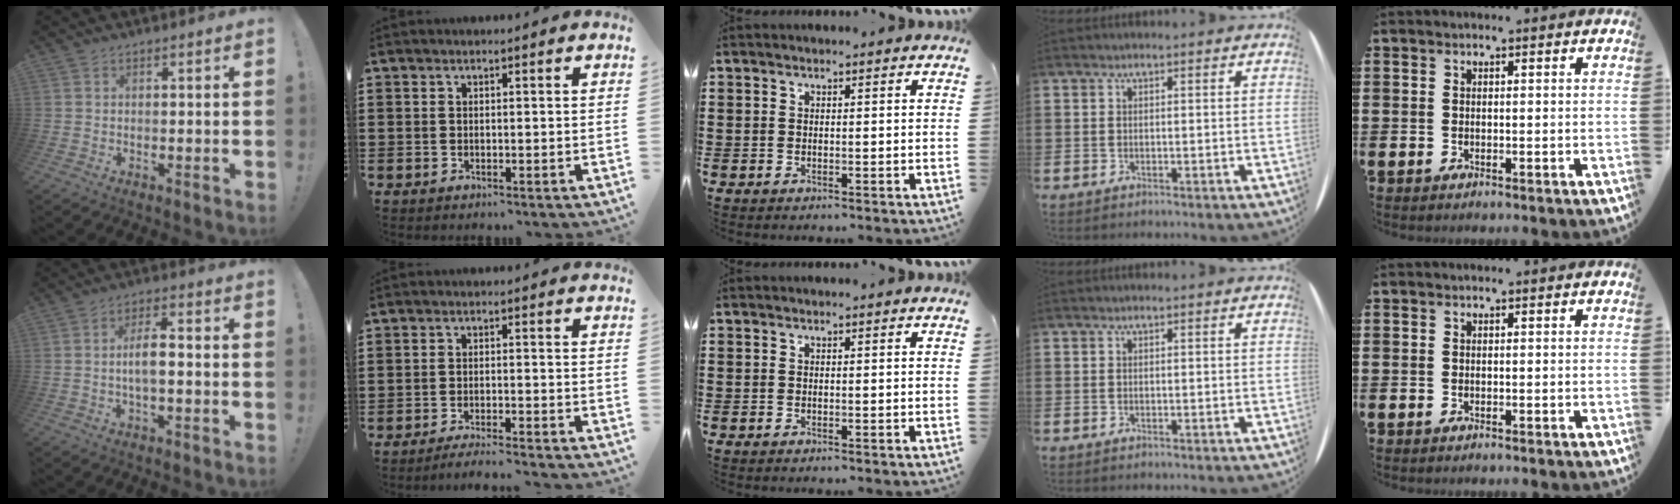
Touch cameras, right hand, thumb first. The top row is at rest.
{"thumb": {"total": 6.8, "force": [-0.9, 2.3, 6.3], "torque": [-0.109, 0.009, -0.020]}, "index": {"total": 2.9, "force": [-2.8, -0.5, 0.5], "torque": [-0.009, -0.004, -0.056]}}